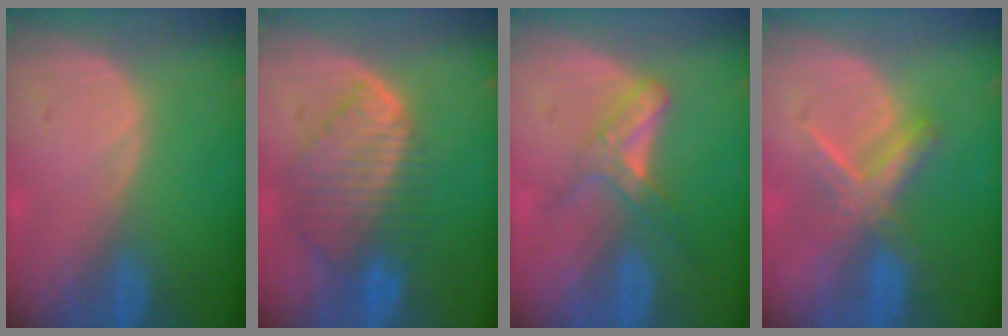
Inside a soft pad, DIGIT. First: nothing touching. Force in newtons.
{"total": 8.9, "press": 7.7, "slide": 4.5}
{"total": 5.6, "press": 4.9, "slide": 2.8}
{"total": 5.5, "press": 5.4, "slide": 0.5}